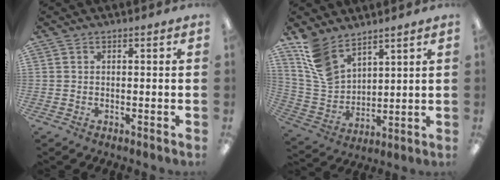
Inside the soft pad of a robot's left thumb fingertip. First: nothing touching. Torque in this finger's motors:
{"motor_torque": [0.27, -0.12, 1.16, -1.10, 0.25]}